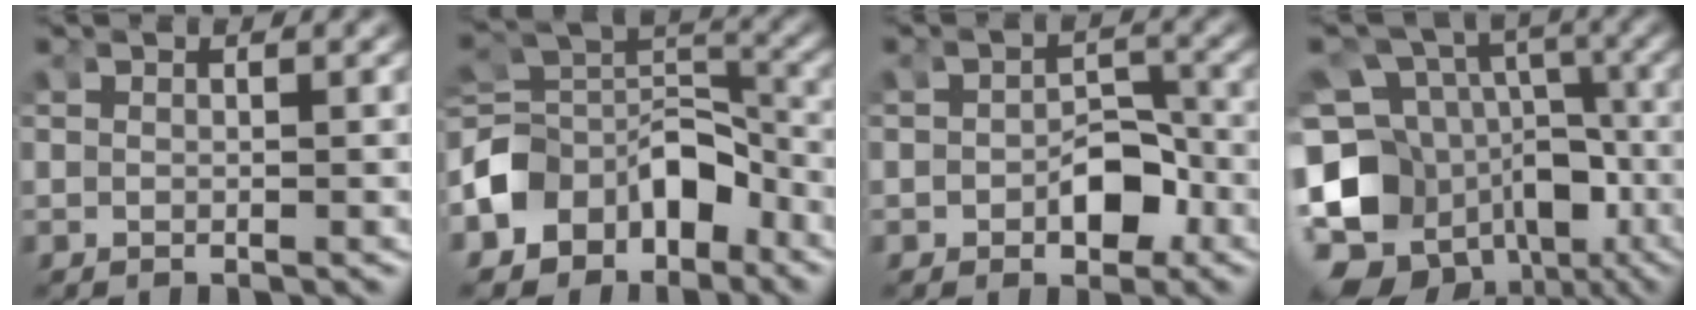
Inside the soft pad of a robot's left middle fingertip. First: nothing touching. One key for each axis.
{"total": 7.2, "fx": -3.1, "fy": 5.6, "fz": 3.4, "tx": -0.079, "ty": -0.019, "tz": -0.044}
{"total": 3.3, "fx": -1.3, "fy": 2.3, "fz": 2.0, "tx": -0.019, "ty": -0.003, "tz": -0.017}
{"total": 12.2, "fx": -3.0, "fy": 9.7, "fz": 6.9, "tx": -0.135, "ty": -0.056, "tz": -0.039}